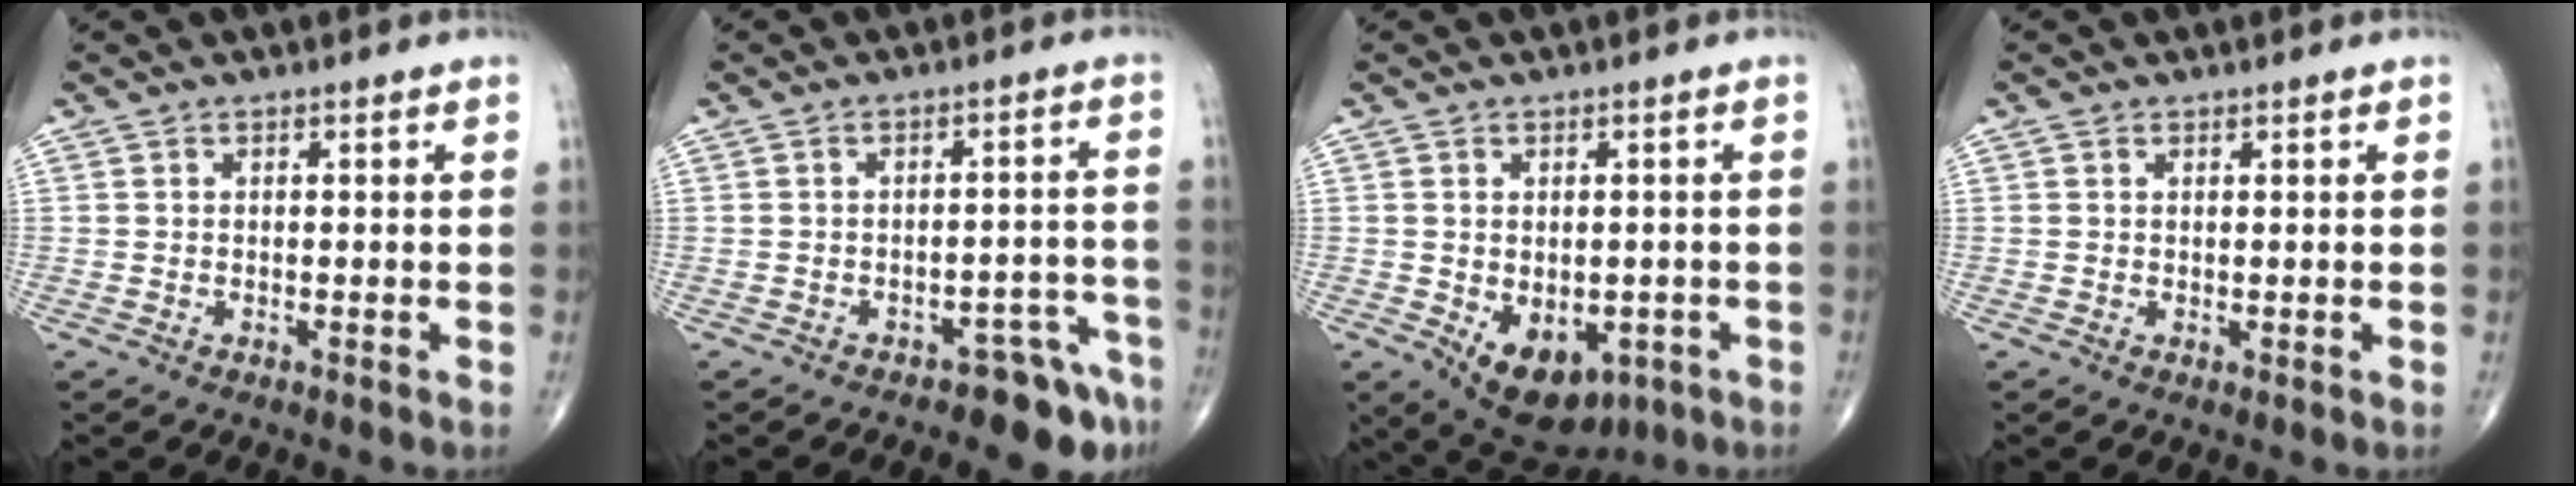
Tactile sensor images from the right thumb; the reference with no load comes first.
{"total": 7.7, "force": [-5.8, 3.0, 4.1], "torque": [-0.027, 0.055, -0.075]}
{"total": 11.1, "force": [-3.9, 7.1, 7.6], "torque": [-0.088, -0.002, -0.038]}
{"total": 0.6, "force": [0.4, 0.5, 0.2], "torque": [0.000, -0.003, 0.004]}